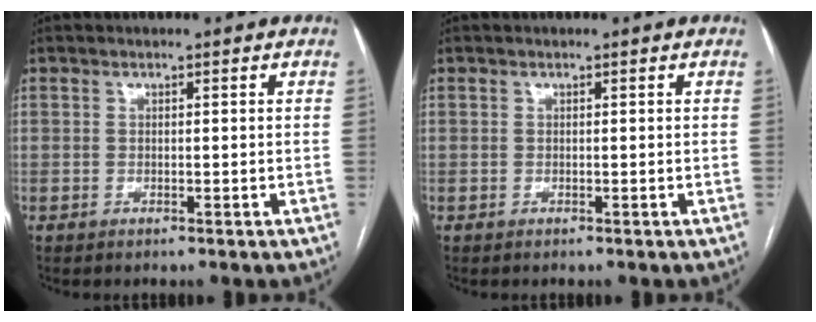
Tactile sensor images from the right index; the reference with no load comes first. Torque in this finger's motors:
{"motor_torque": [0.00, 0.00, 0.00, 0.00]}